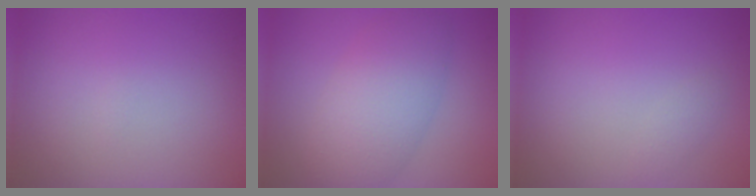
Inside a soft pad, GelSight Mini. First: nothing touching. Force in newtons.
{"total": 6.0, "press": 6.0, "slide": 0.2}
{"total": 0.7, "press": 0.7, "slide": 0.0}